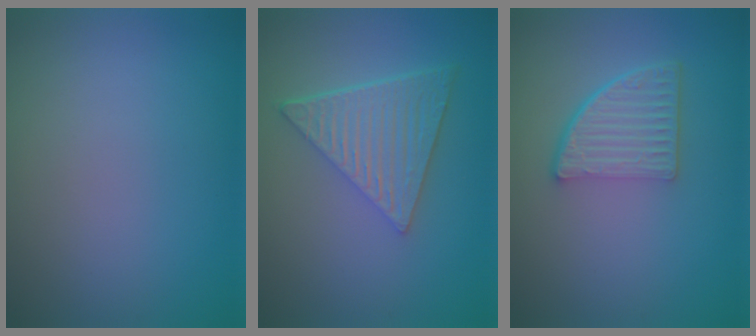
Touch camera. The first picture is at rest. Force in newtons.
{"total": 6.4, "press": 4.3, "slide": 4.7}
{"total": 4.7, "press": 3.3, "slide": 3.3}